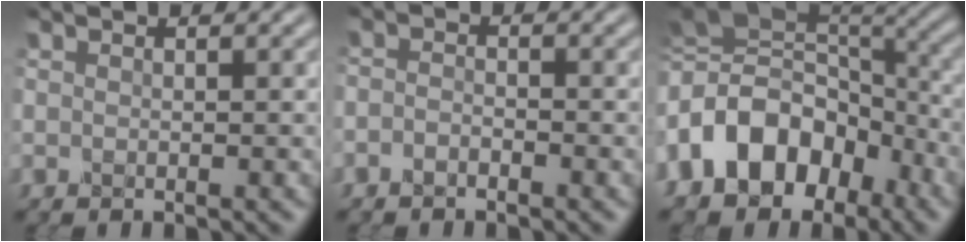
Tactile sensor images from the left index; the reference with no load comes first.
{"total": 1.2, "force": [-0.9, 0.5, 0.6], "torque": [-0.015, 0.004, -0.025]}
{"total": 12.9, "force": [-3.7, 9.5, 7.9], "torque": [-0.149, 0.006, -0.079]}